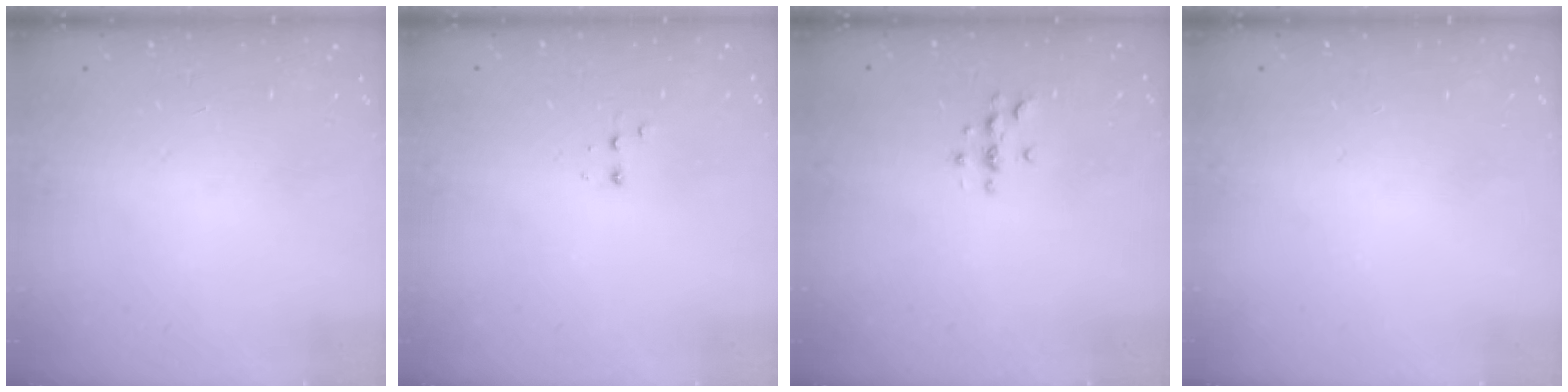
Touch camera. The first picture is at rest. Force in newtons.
{"total": 2.4, "press": 2.2, "slide": 0.9}
{"total": 3.4, "press": 3.4, "slide": 0.4}
{"total": 0.0}